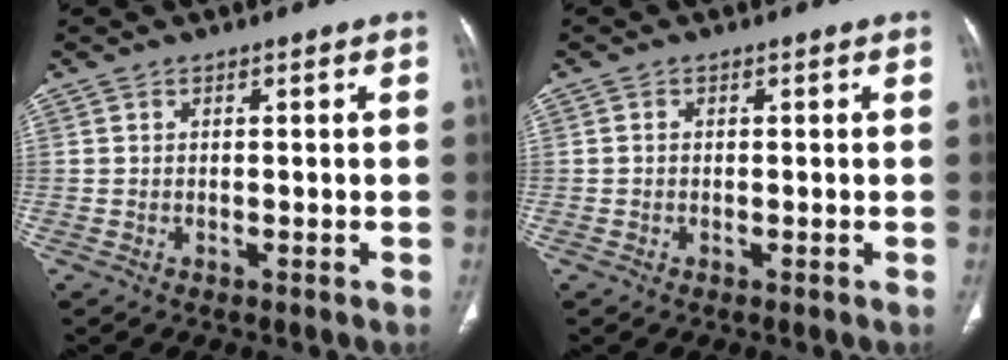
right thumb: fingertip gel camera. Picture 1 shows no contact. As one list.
[{"total": 0.6, "force": [-0.1, 0.5, 0.2], "torque": [-0.002, 0.002, -0.003]}]